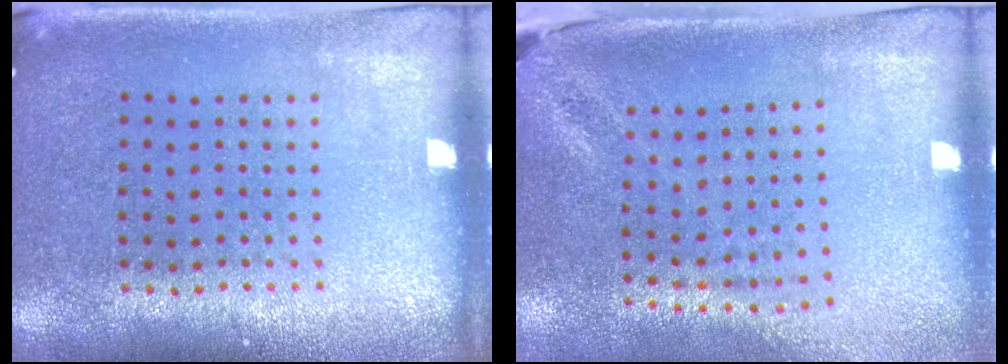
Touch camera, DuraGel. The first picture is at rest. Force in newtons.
{"total": 2.0, "press": 1.6, "slide": 1.2}